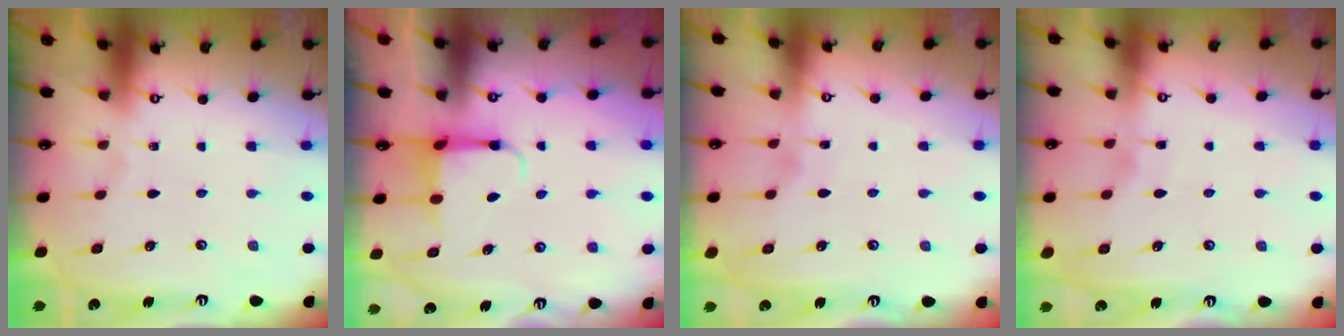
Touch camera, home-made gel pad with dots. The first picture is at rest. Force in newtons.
{"total": 4.0, "press": 3.8, "slide": 1.1}
{"total": 1.8, "press": 1.8, "slide": 0.3}
{"total": 2.6, "press": 2.5, "slide": 0.2}